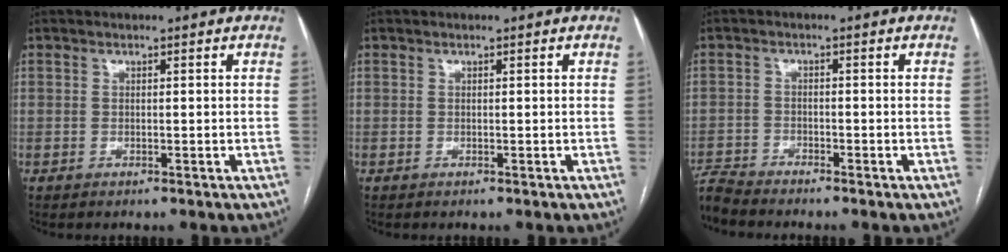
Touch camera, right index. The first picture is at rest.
{"total": 0.0}
{"total": 3.9, "force": [-3.9, -0.4, 0.2], "torque": [-0.003, -0.015, -0.076]}